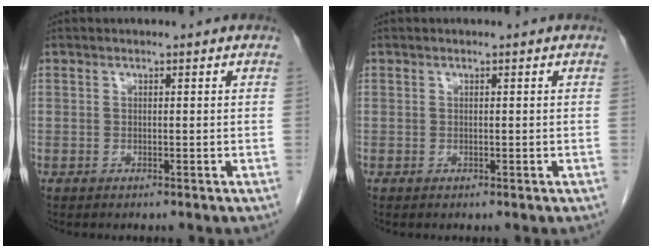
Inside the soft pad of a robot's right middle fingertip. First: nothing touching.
{"total": 0.0}